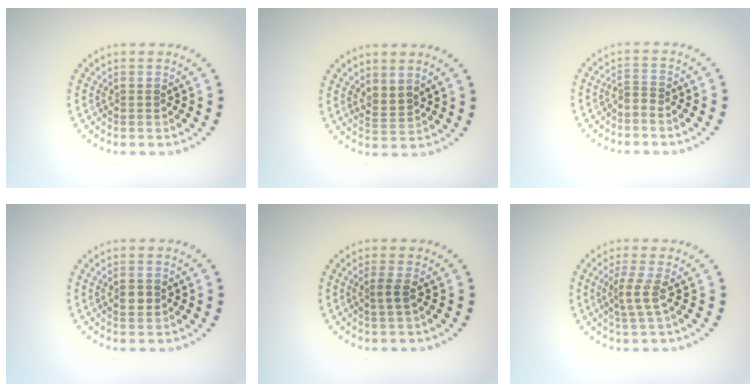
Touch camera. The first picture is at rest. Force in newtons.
{"total": 1.6, "press": 1.3, "slide": 1.0}
{"total": 1.0, "press": 0.4, "slide": 1.0}
{"total": 1.5, "press": 1.5, "slide": 0.3}
{"total": 1.2, "press": 1.0, "slide": 0.8}
{"total": 2.2, "press": 1.6, "slide": 1.6}